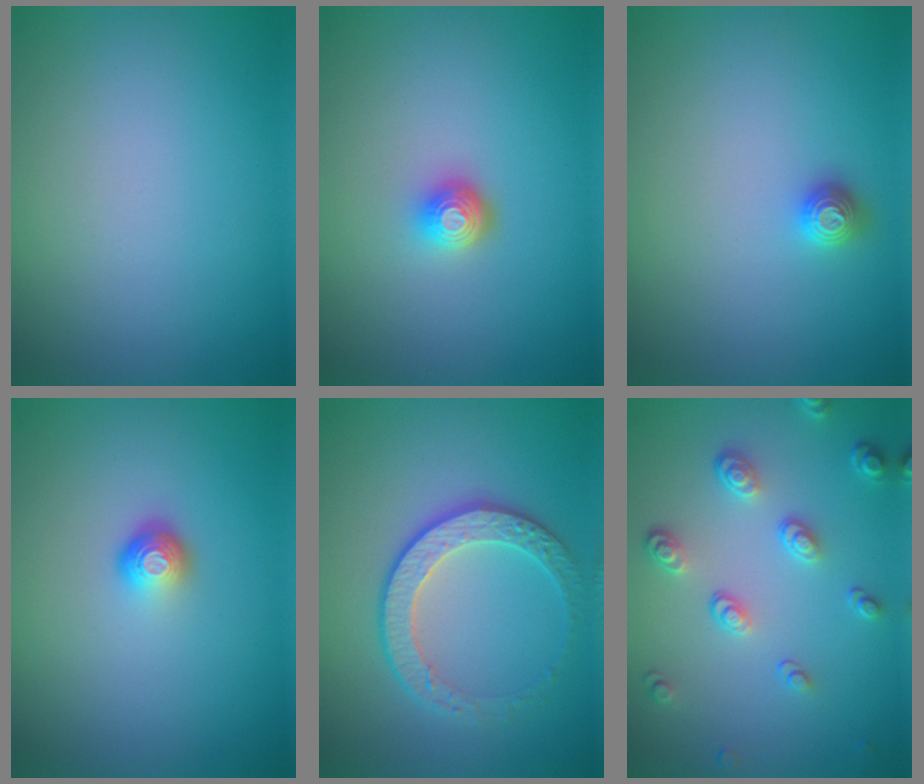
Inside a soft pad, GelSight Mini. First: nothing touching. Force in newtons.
{"total": 2.1, "press": 1.5, "slide": 1.5}
{"total": 1.3, "press": 1.2, "slide": 0.3}
{"total": 1.8, "press": 1.1, "slide": 1.4}
{"total": 3.7, "press": 3.3, "slide": 1.7}
{"total": 3.7, "press": 2.8, "slide": 2.3}